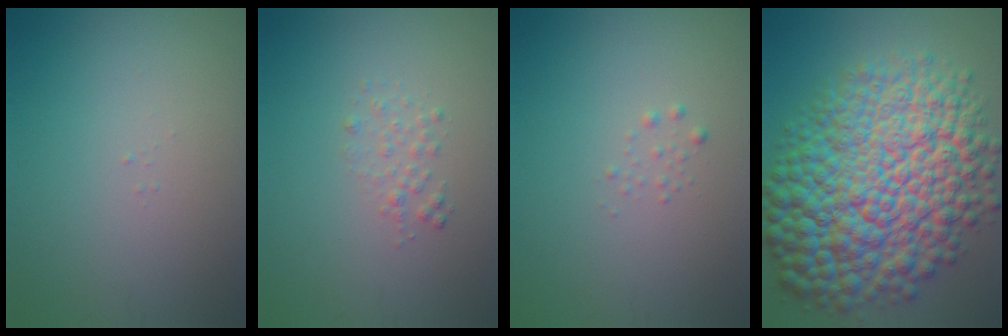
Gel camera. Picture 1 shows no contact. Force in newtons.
{"total": 1.2, "press": 1.2, "slide": 0.0}
{"total": 0.6, "press": 0.6, "slide": 0.0}
{"total": 16.5, "press": 16.5, "slide": 0.2}